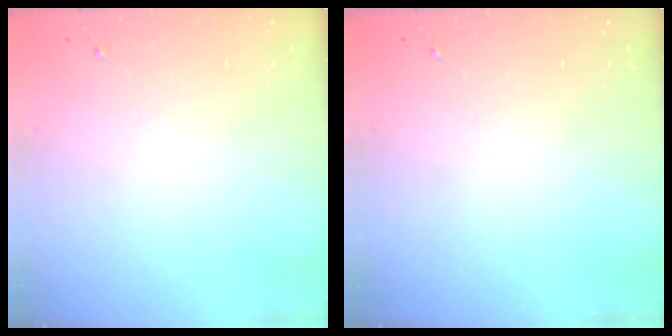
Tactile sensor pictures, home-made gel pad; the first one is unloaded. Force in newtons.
{"total": 0.0}